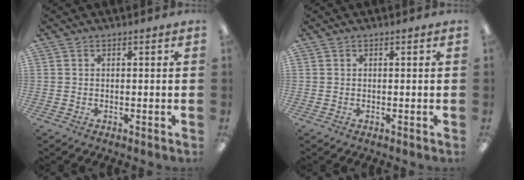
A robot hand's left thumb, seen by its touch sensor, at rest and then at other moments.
{"total": 0.0}